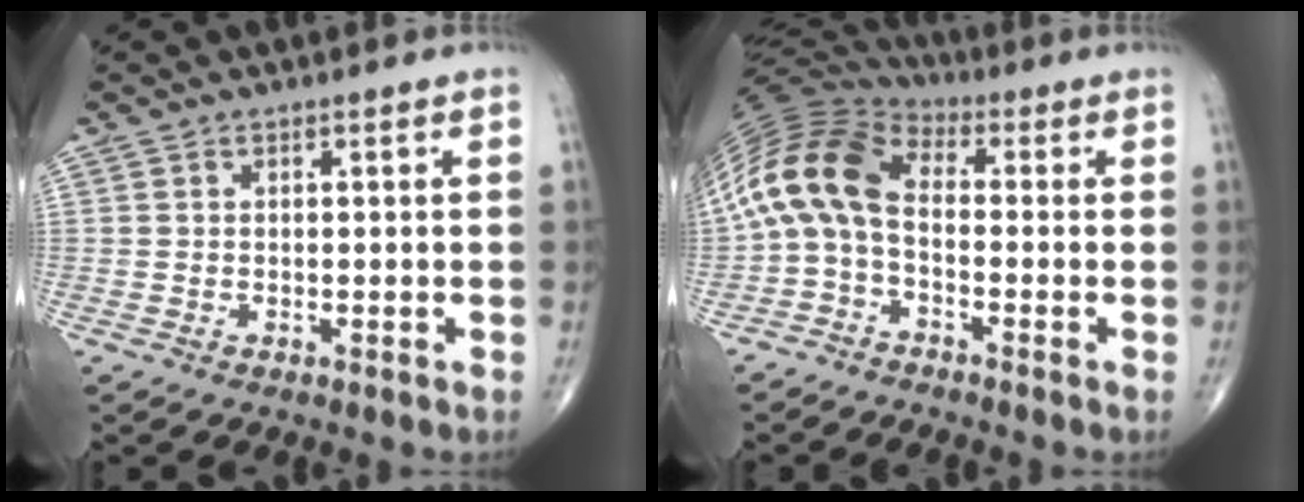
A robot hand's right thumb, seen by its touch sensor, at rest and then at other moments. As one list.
[{"total": 12.5, "force": [-1.2, 7.2, 10.2], "torque": [-0.205, 0.048, -0.043]}]